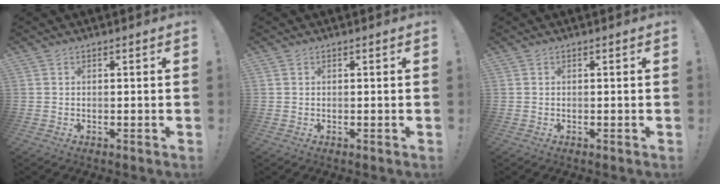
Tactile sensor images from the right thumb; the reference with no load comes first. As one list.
[{"total": 0.0}, {"total": 0.0}]